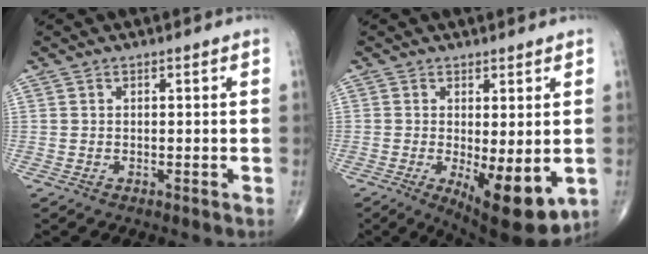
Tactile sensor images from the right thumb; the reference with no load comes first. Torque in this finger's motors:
{"motor_torque": [0.02, 1.15, -0.05, -0.17, 0.10]}